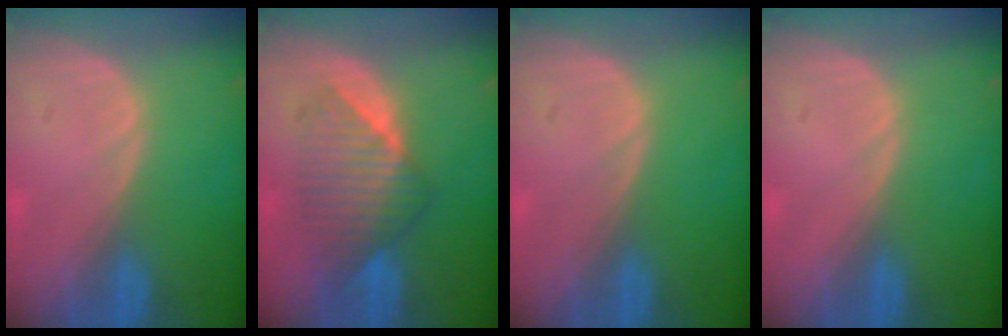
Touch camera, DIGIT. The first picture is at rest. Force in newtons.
{"total": 6.9, "press": 6.9, "slide": 0.5}
{"total": 0.0}
{"total": 0.0}